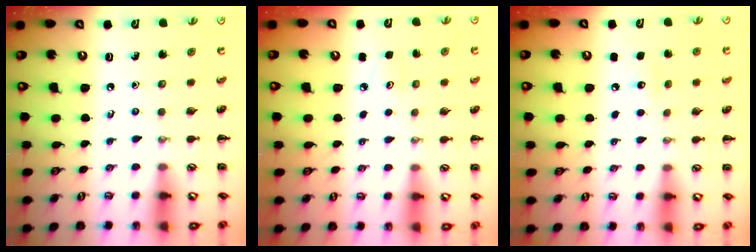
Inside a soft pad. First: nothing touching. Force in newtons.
{"total": 4.3, "press": 4.1, "slide": 1.3}
{"total": 5.8, "press": 5.6, "slide": 1.6}